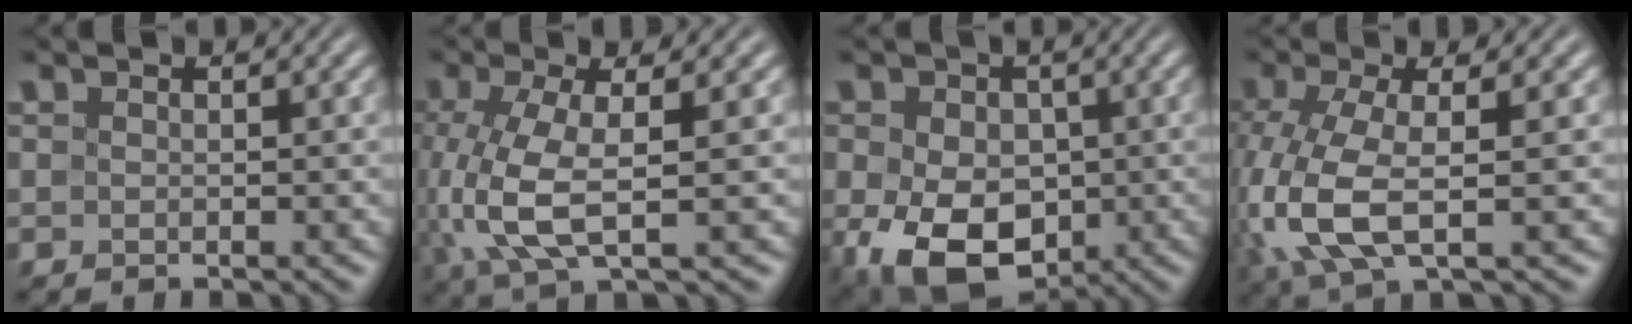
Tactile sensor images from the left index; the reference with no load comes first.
{"total": 6.4, "force": [-0.4, 2.1, 6.0], "torque": [-0.144, -0.006, -0.006]}
{"total": 10.3, "force": [-2.4, 7.2, 7.0], "torque": [-0.133, -0.028, -0.043]}
{"total": 7.2, "force": [-1.4, 2.7, 6.5], "torque": [-0.167, -0.005, -0.030]}